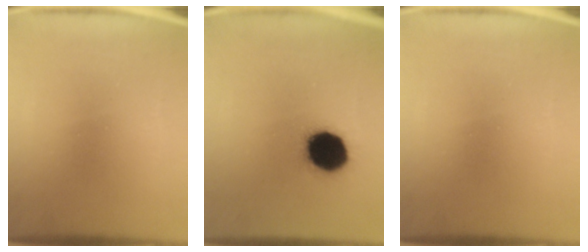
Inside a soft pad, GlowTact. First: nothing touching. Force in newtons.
{"total": 14.6}
{"total": 0.0}